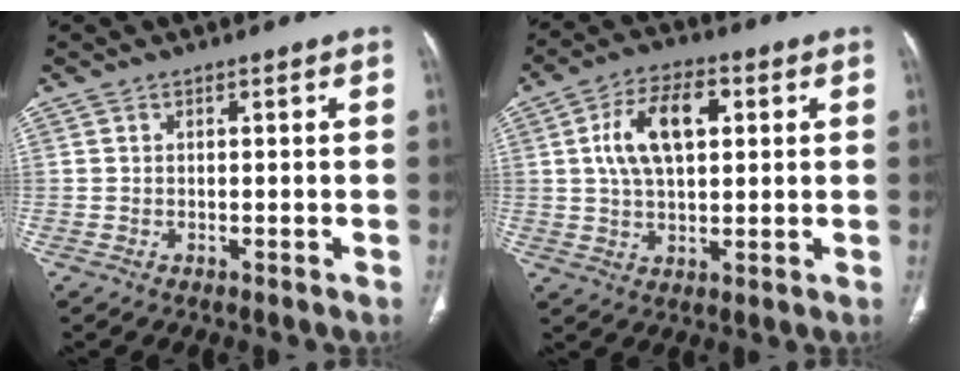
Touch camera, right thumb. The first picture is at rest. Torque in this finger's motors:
{"motor_torque": [-0.08, 0.16, 0.75, -0.13, 0.11]}